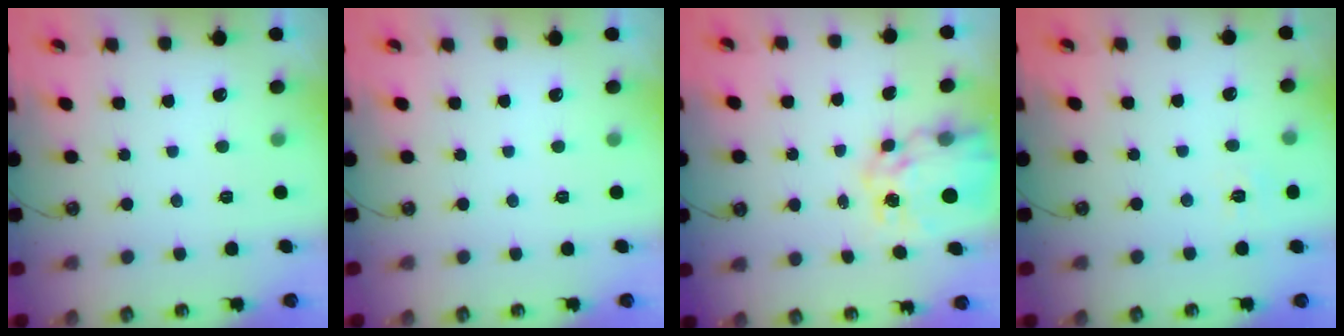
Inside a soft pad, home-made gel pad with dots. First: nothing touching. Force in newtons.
{"total": 0.0}
{"total": 10.8, "press": 10.8, "slide": 1.1}
{"total": 5.0, "press": 4.9, "slide": 0.7}